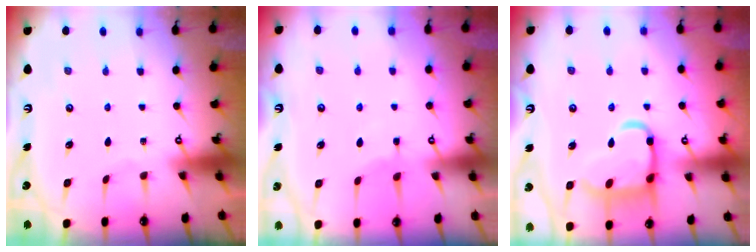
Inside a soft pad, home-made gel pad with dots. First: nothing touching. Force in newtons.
{"total": 3.0, "press": 2.9, "slide": 0.5}
{"total": 15.6, "press": 15.5, "slide": 1.5}